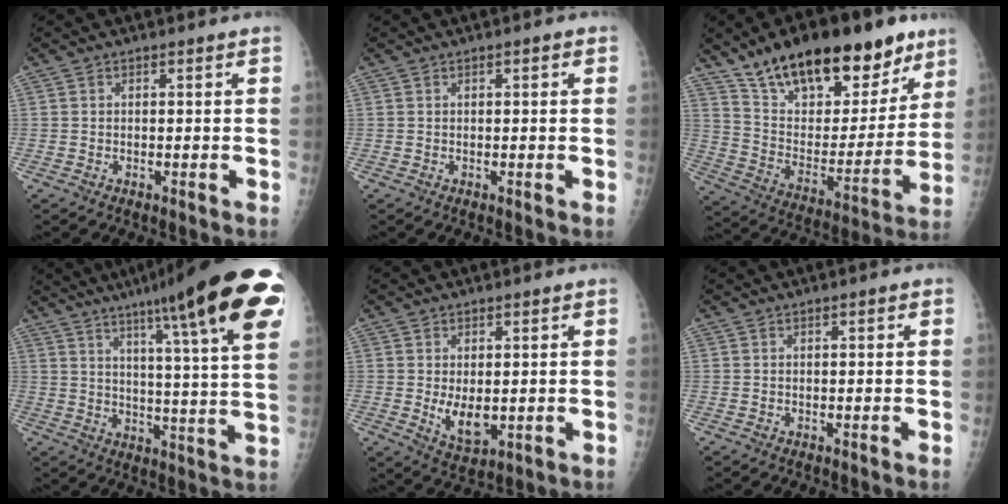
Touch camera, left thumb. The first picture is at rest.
{"total": 1.1, "force": [0.4, 0.5, 0.9], "torque": [-0.008, 0.002, 0.004]}
{"total": 28.2, "force": [19.1, 12.3, 16.8], "torque": [-0.224, -0.055, 0.310]}
{"total": 26.6, "force": [15.1, 3.1, 21.7], "torque": [-0.277, -0.034, 0.203]}
{"total": 5.7, "force": [-0.1, 3.3, 4.6], "torque": [-0.068, -0.015, 0.013]}
{"total": 0.8, "force": [0.3, 0.3, 0.6], "torque": [-0.006, 0.002, 0.003]}